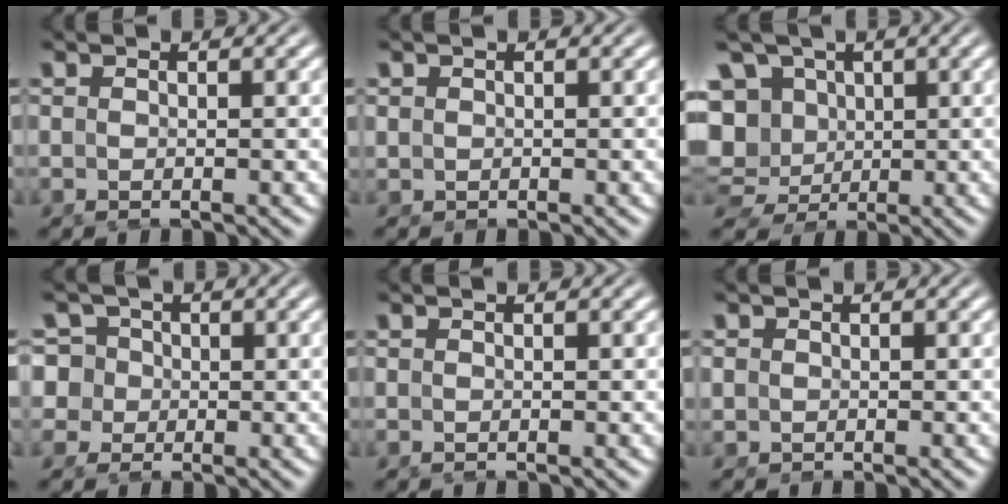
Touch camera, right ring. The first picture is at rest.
{"total": 0.9, "force": [0.1, 0.9, 0.2], "torque": [-0.012, -0.011, 0.010]}
{"total": 12.3, "force": [0.2, 11.0, 5.5], "torque": [-0.138, -0.046, 0.015]}
{"total": 7.8, "force": [-0.7, 7.3, 2.7], "torque": [-0.087, -0.032, -0.007]}
{"total": 0.0}
{"total": 1.6, "force": [0.0, 1.6, 0.5], "torque": [-0.021, -0.011, 0.005]}